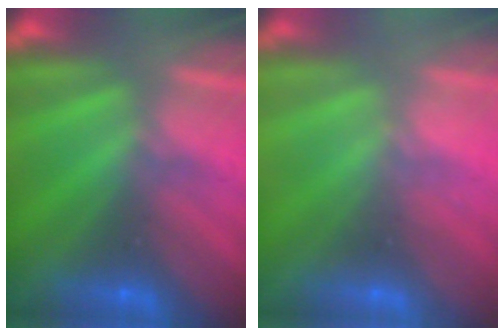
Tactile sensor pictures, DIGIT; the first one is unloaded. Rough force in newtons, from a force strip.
{"total": 2.3}